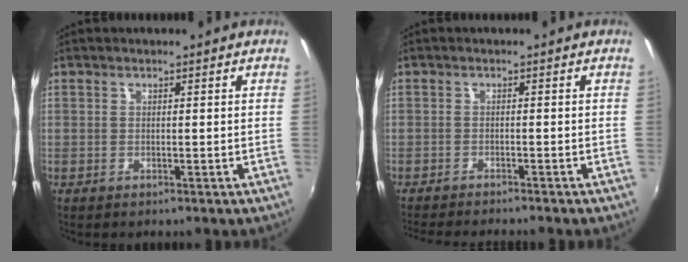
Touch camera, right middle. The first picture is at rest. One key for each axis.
{"total": 6.9, "fx": -6.3, "fy": 0.2, "fz": 2.7, "tx": -0.063, "ty": -0.019, "tz": -0.100}